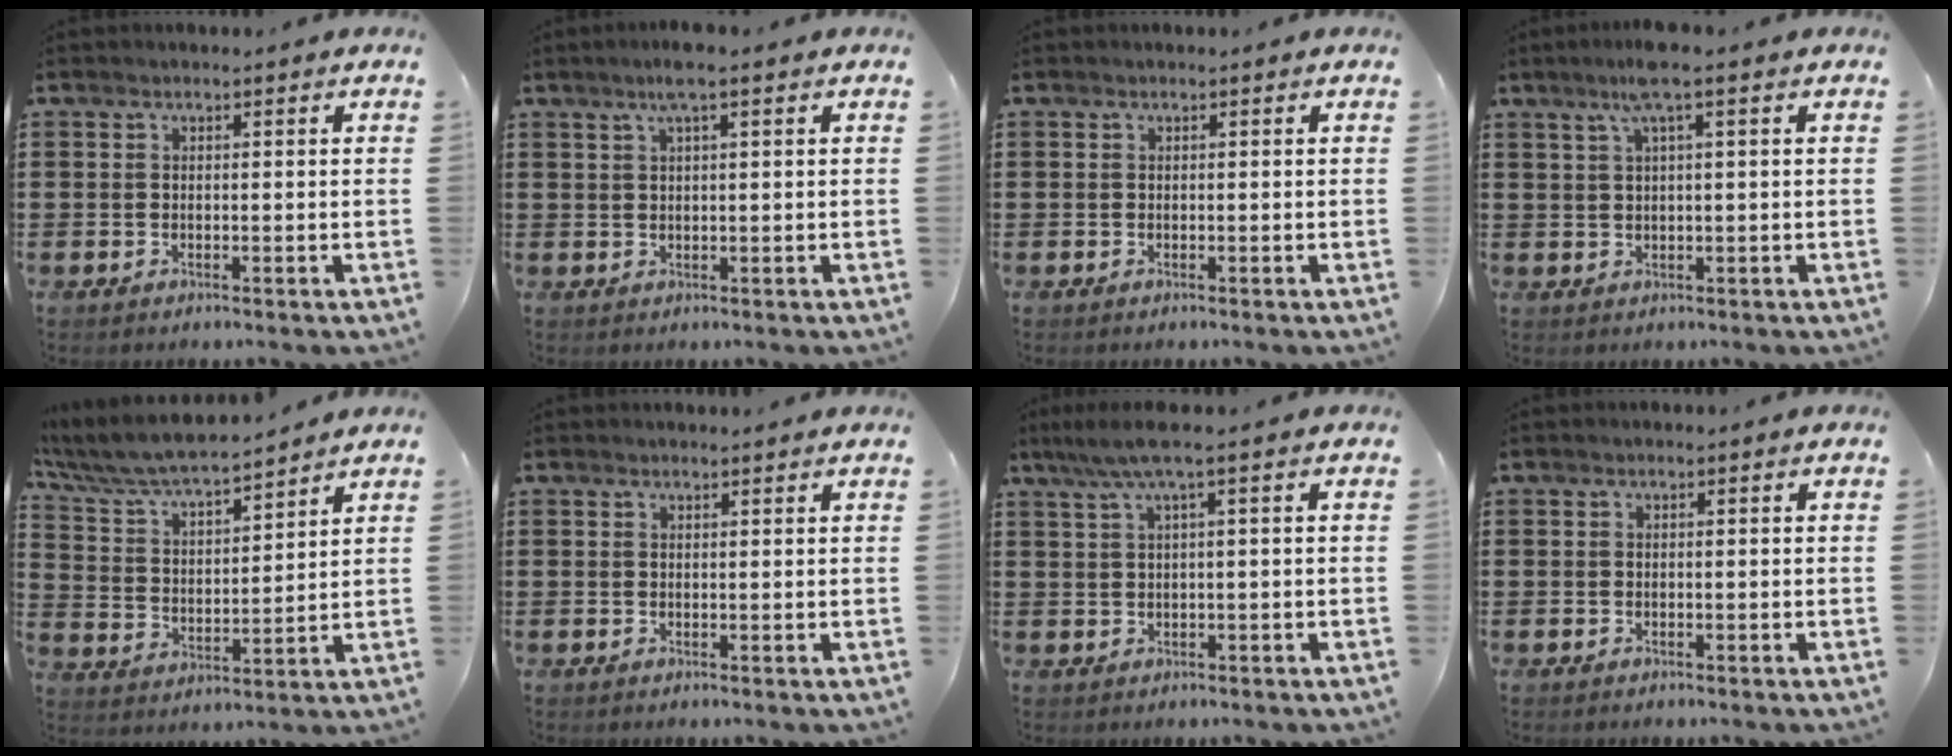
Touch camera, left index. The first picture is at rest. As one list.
[{"total": 3.0, "force": [1.7, 0.2, 2.4], "torque": [-0.051, 0.004, 0.029]}, {"total": 0.0}, {"total": 3.7, "force": [1.8, -0.1, 3.2], "torque": [-0.066, 0.003, 0.030]}, {"total": 6.8, "force": [6.4, 0.7, 2.3], "torque": [-0.074, -0.040, 0.108]}, {"total": 0.9, "force": [0.9, 0.0, 0.2], "torque": [-0.005, -0.001, 0.018]}, {"total": 3.6, "force": [1.2, 0.0, 3.4], "torque": [-0.067, 0.000, 0.018]}, {"total": 0.0}]